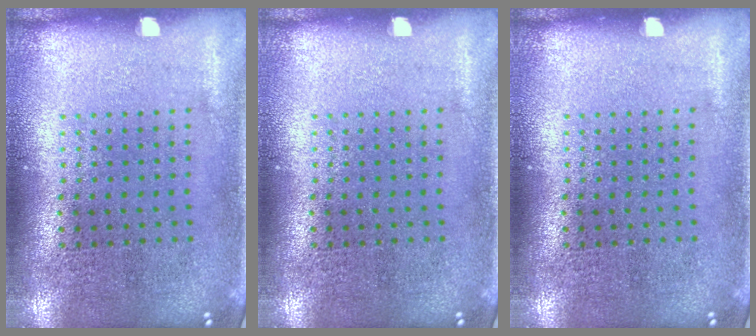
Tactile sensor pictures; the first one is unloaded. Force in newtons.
{"total": 0.0}
{"total": 0.0}